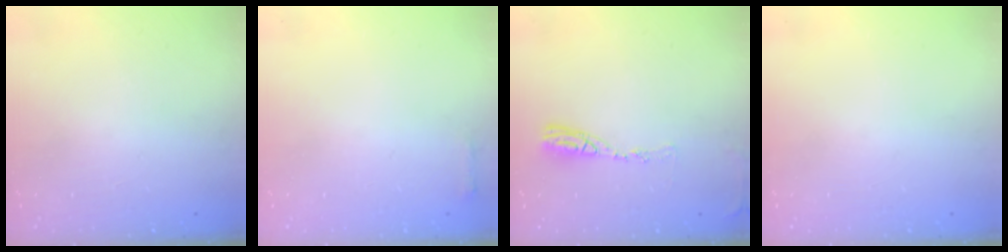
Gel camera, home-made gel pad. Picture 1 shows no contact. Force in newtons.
{"total": 2.3, "press": 2.3, "slide": 0.5}
{"total": 8.9, "press": 8.9, "slide": 0.8}
{"total": 0.0}